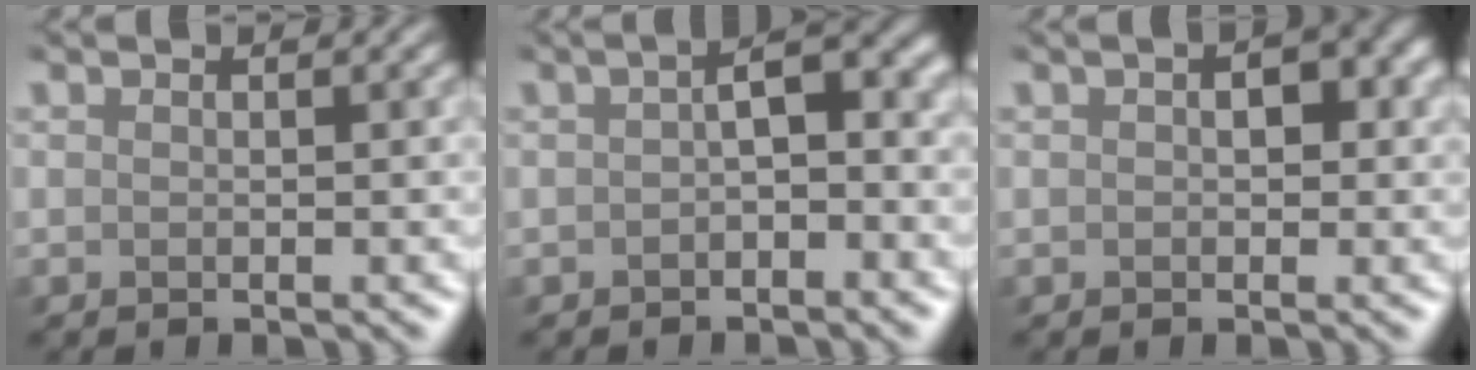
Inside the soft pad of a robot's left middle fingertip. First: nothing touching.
{"total": 2.9, "force": [-0.9, 1.1, 2.5], "torque": [-0.038, 0.014, -0.021]}
{"total": 2.4, "force": [0.3, 1.5, 1.8], "torque": [-0.008, 0.008, -0.001]}